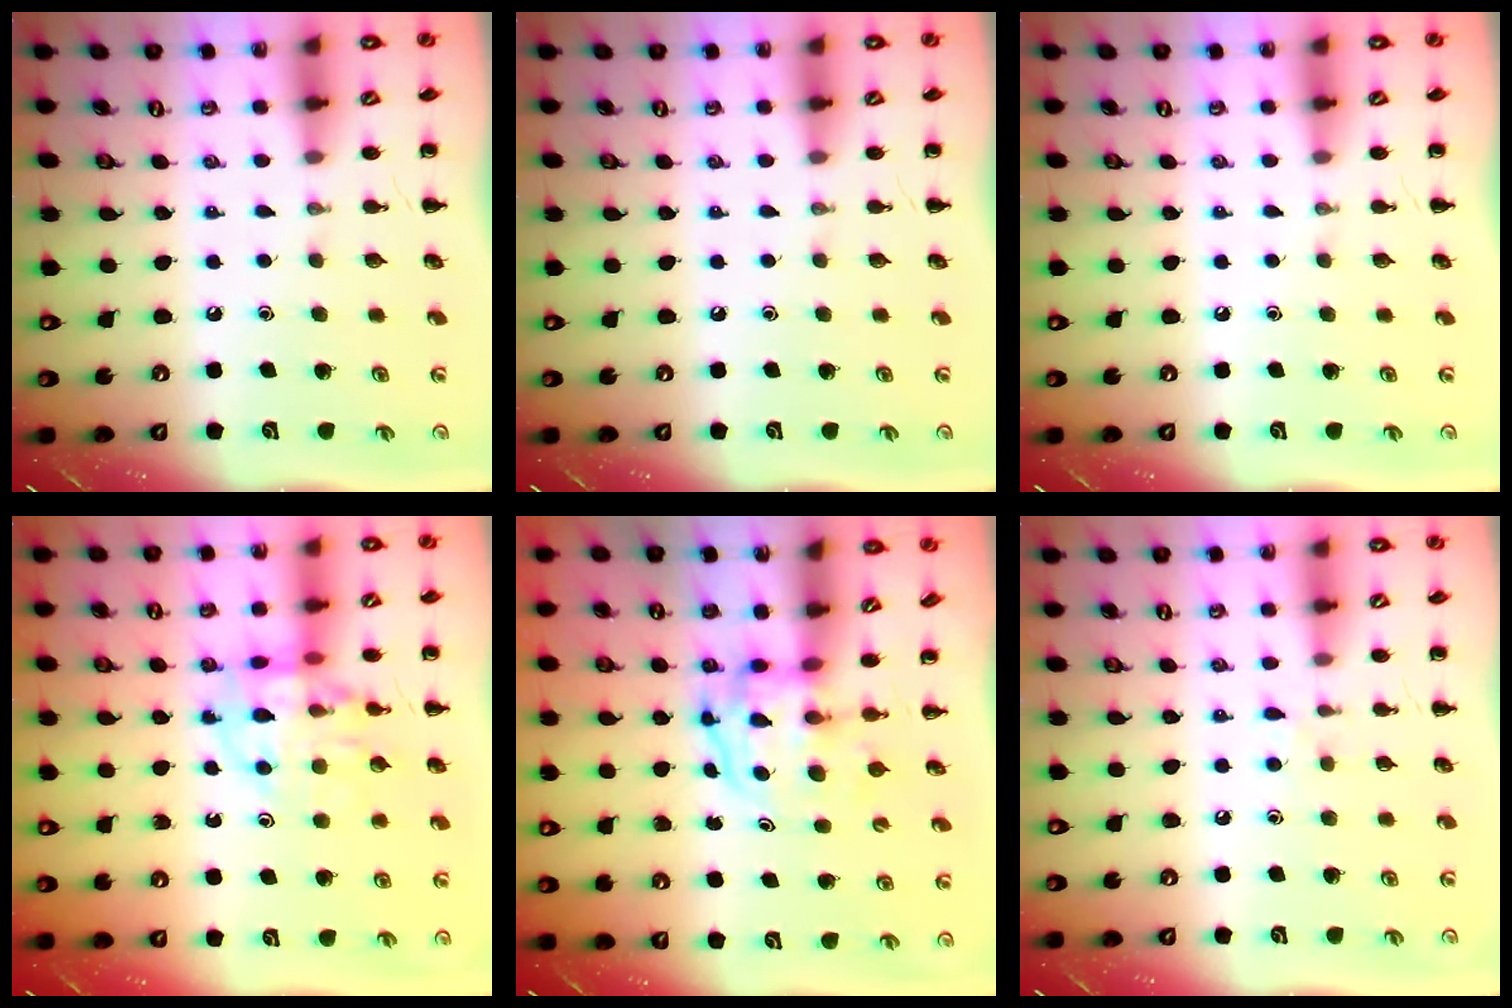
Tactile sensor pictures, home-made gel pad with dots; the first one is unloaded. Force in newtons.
{"total": 0.0}
{"total": 0.0}
{"total": 12.5, "press": 12.3, "slide": 2.2}
{"total": 3.7, "press": 3.7, "slide": 0.6}
{"total": 4.3, "press": 3.9, "slide": 1.8}